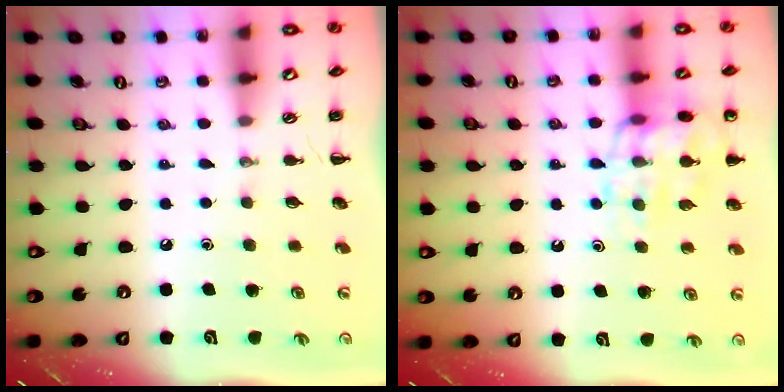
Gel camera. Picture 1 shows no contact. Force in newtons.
{"total": 14.5, "press": 14.4, "slide": 2.0}